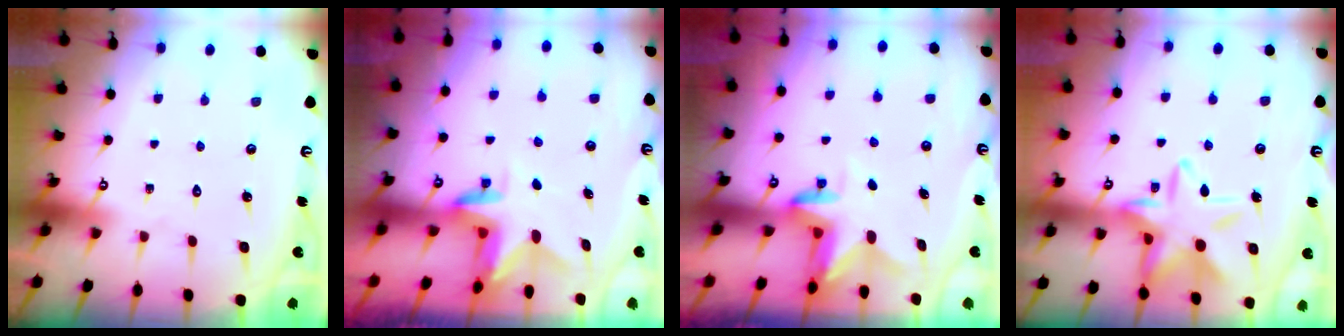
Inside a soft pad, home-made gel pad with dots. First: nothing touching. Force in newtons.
{"total": 2.9, "press": 2.9, "slide": 0.2}
{"total": 3.0, "press": 3.0, "slide": 0.3}
{"total": 15.5, "press": 15.5, "slide": 1.1}